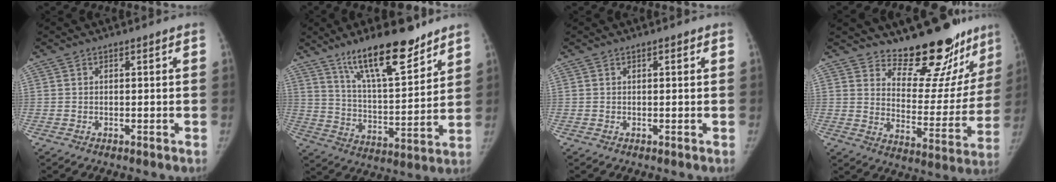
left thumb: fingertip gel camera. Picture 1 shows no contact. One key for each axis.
{"total": 17.8, "fx": 12.6, "fy": 5.2, "fz": 11.4, "tx": -0.154, "ty": -0.075, "tz": 0.219}
{"total": 0.9, "fx": 0.5, "fy": 0.4, "fz": 0.6, "tx": -0.007, "ty": 0.000, "tz": 0.005}
{"total": 18.9, "fx": 16.3, "fy": 6.4, "fz": 7.0, "tx": -0.035, "ty": -0.140, "tz": 0.222}